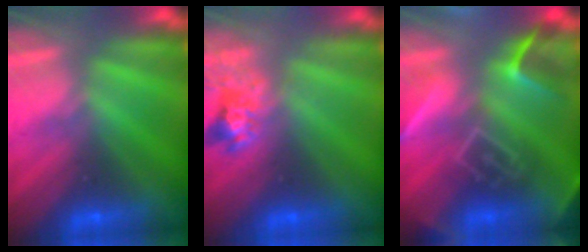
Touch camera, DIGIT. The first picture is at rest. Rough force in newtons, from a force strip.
{"total": 2.4}
{"total": 12.7}